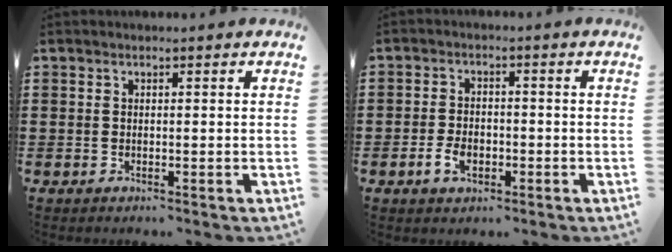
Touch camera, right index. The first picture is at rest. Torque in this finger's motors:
{"motor_torque": [1.02, 1.12, -0.01, 0.00]}